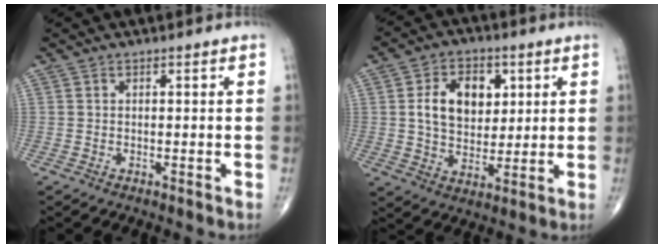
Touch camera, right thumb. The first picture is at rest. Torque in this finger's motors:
{"motor_torque": [-0.01, 0.43, 0.23, -0.15, 0.17]}